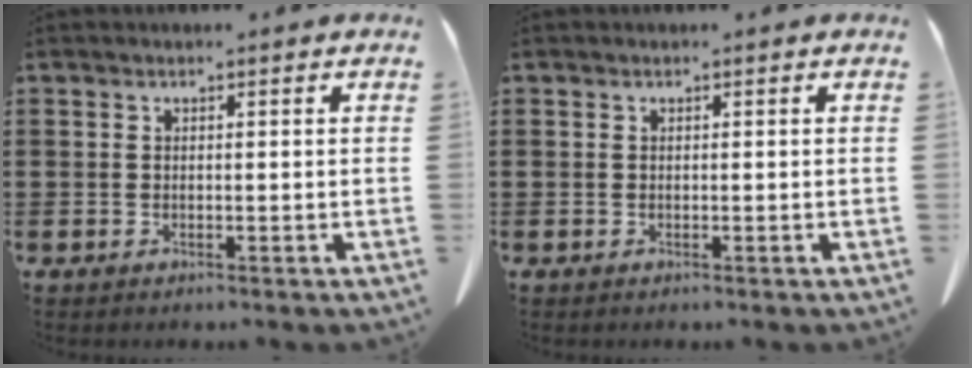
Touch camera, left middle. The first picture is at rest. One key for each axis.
{"total": 0.0}